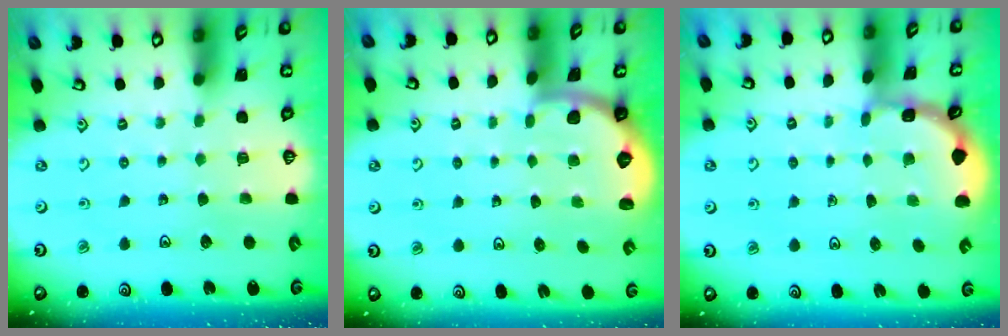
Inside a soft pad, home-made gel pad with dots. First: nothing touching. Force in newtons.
{"total": 1.6, "press": 1.6, "slide": 0.1}
{"total": 1.7, "press": 1.7, "slide": 0.1}